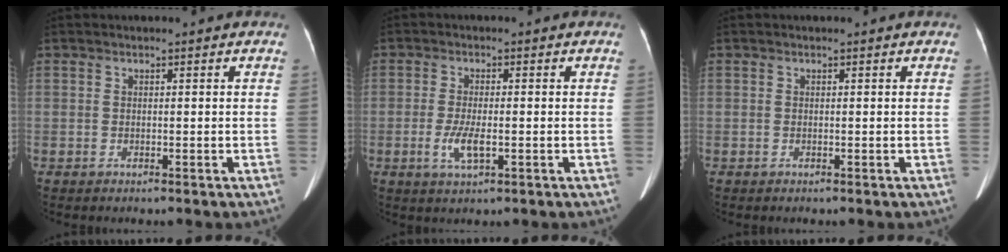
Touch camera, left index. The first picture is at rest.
{"total": 4.0, "force": [-1.1, 1.1, 3.6], "torque": [-0.082, -0.006, -0.018]}
{"total": 0.0}